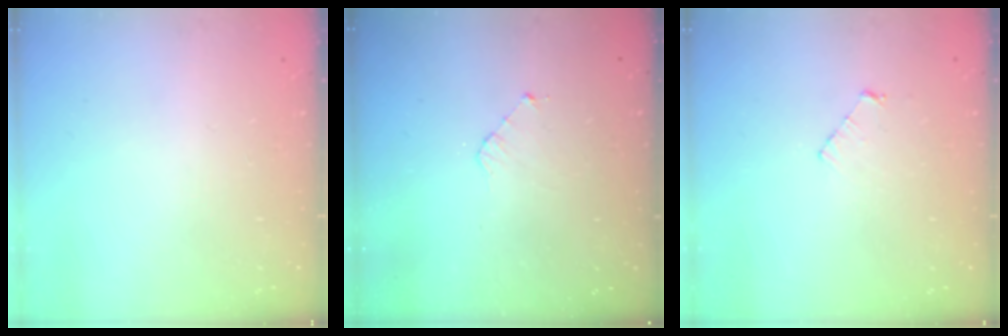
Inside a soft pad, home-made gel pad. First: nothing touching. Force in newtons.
{"total": 3.2, "press": 3.2, "slide": 0.3}
{"total": 3.4, "press": 3.3, "slide": 0.3}